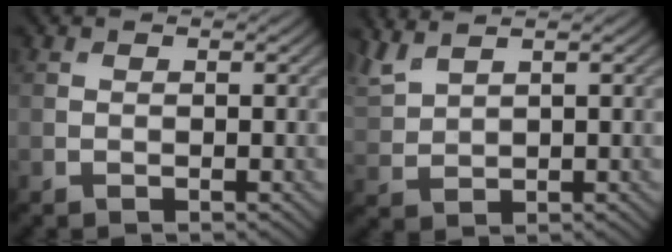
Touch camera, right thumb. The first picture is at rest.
{"total": 4.1, "force": [3.4, 0.9, 2.1], "torque": [-0.067, 0.016, 0.077]}